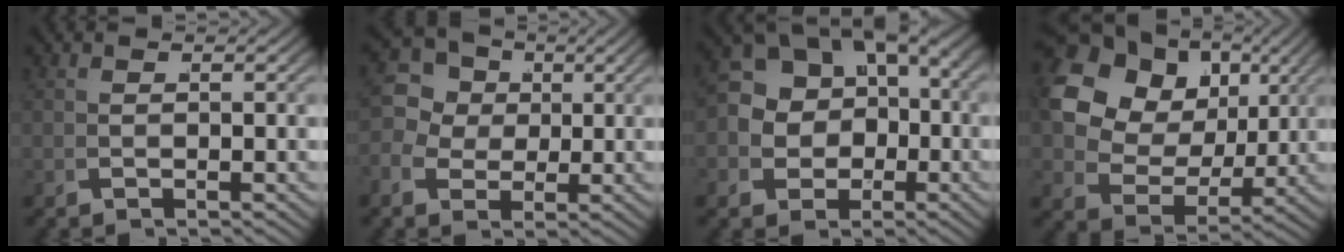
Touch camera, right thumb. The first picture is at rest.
{"total": 7.9, "force": [2.0, 6.5, 4.0], "torque": [-0.078, -0.006, 0.027]}
{"total": 10.9, "force": [0.8, 8.5, 6.7], "torque": [-0.142, -0.026, 0.020]}
{"total": 14.1, "force": [2.7, 11.1, 8.4], "torque": [-0.194, -0.023, 0.049]}